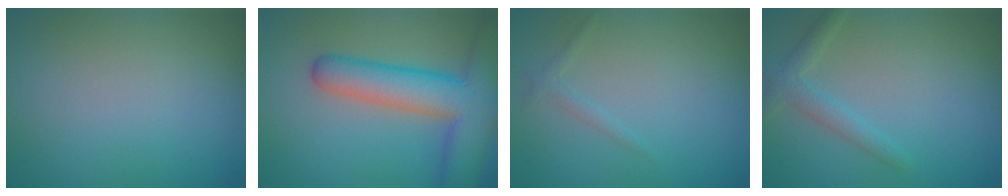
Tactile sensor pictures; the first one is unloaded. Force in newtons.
{"total": 9.0, "press": 9.0, "slide": 0.5}
{"total": 0.9, "press": 0.9, "slide": 0.1}
{"total": 2.1, "press": 2.1, "slide": 0.1}